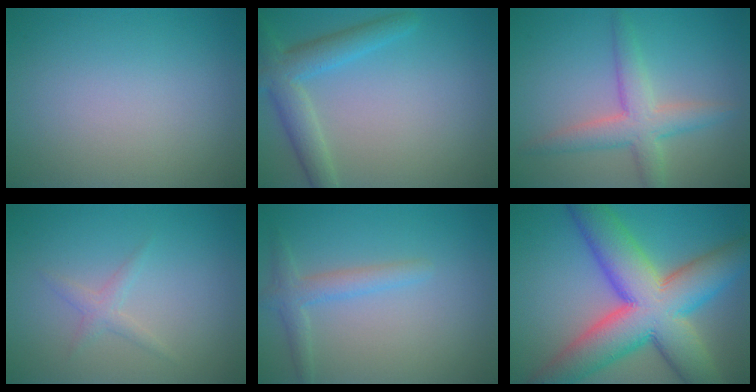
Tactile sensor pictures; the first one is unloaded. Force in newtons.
{"total": 4.0, "press": 4.0, "slide": 0.3}
{"total": 4.1, "press": 4.1, "slide": 0.1}
{"total": 1.3, "press": 1.3, "slide": 0.0}
{"total": 2.3, "press": 2.3, "slide": 0.2}
{"total": 13.6, "press": 13.6, "slide": 0.5}